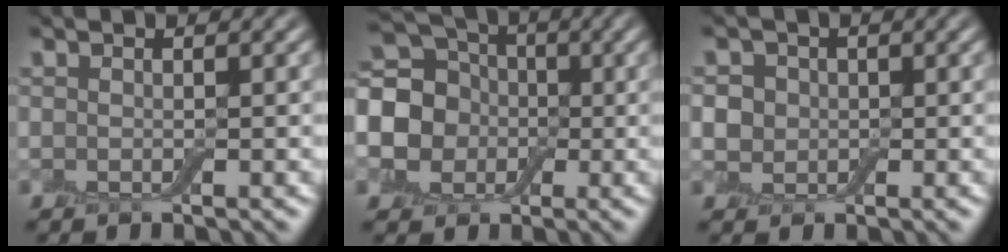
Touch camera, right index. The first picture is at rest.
{"total": 11.4, "force": [-0.4, 10.2, 5.1], "torque": [-0.139, 0.018, -0.040]}
{"total": 3.8, "force": [0.6, 3.4, 1.5], "torque": [-0.014, 0.018, -0.008]}